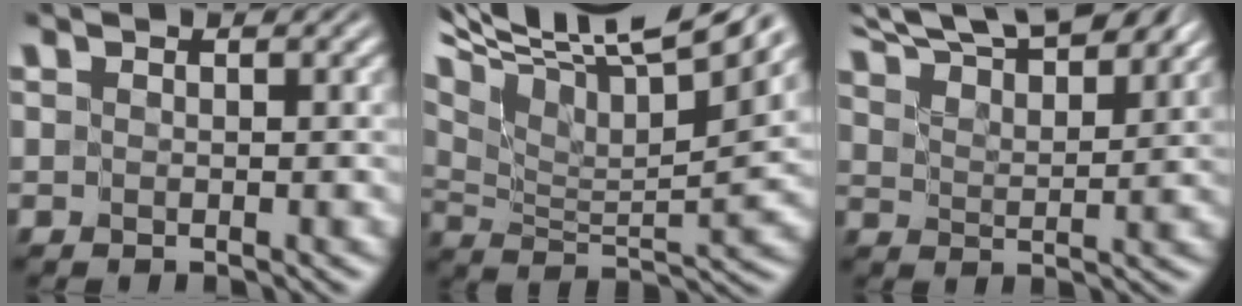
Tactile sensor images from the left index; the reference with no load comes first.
{"total": 13.5, "force": [8.4, 4.0, 9.8], "torque": [-0.191, 0.029, 0.140]}
{"total": 10.4, "force": [8.7, 2.6, 5.0], "torque": [-0.097, 0.020, 0.108]}